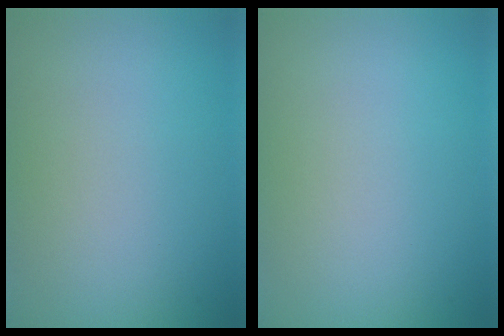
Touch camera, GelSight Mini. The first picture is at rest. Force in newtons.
{"total": 0.0}